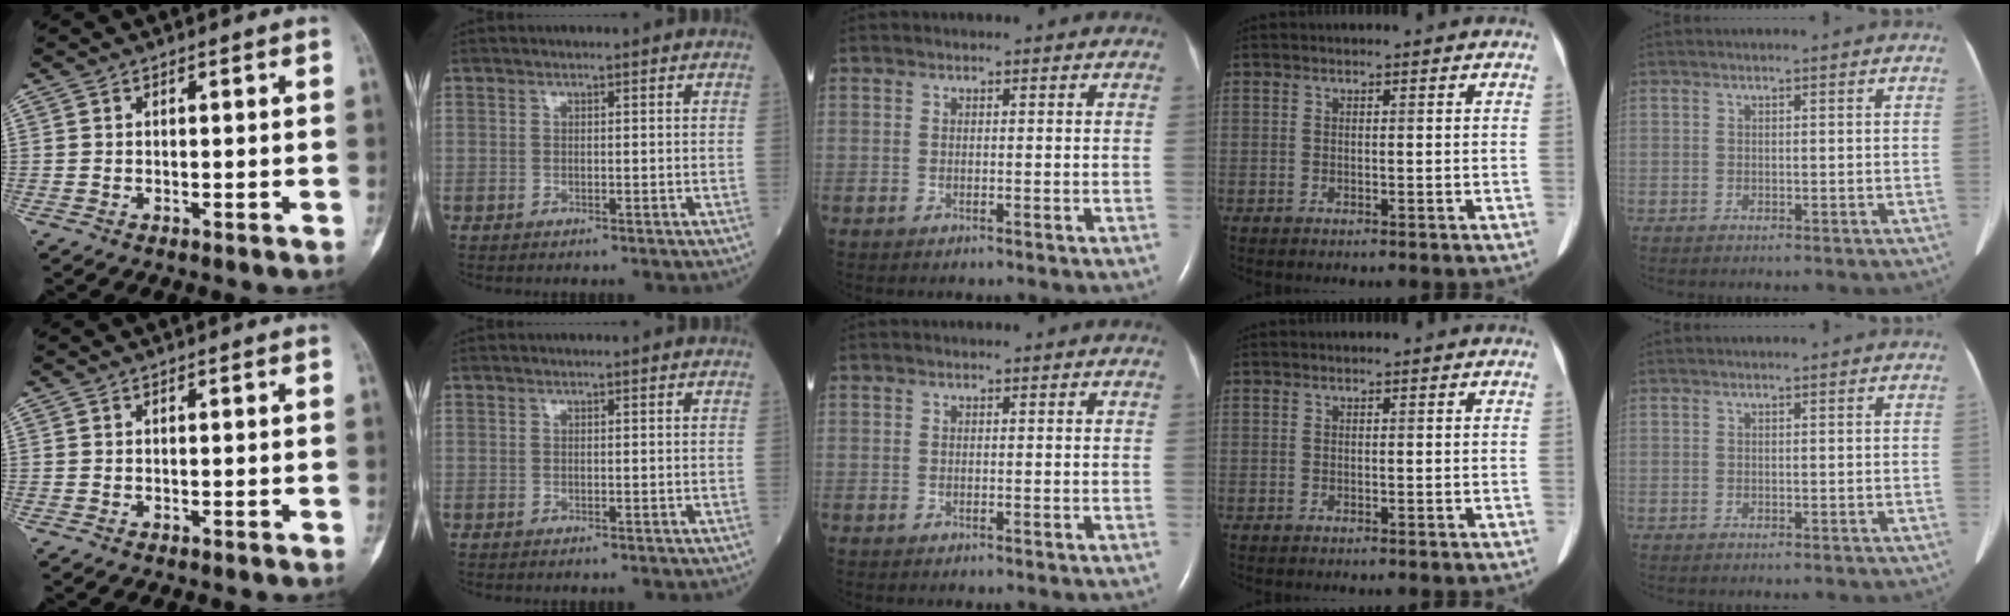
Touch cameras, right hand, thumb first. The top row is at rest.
{}